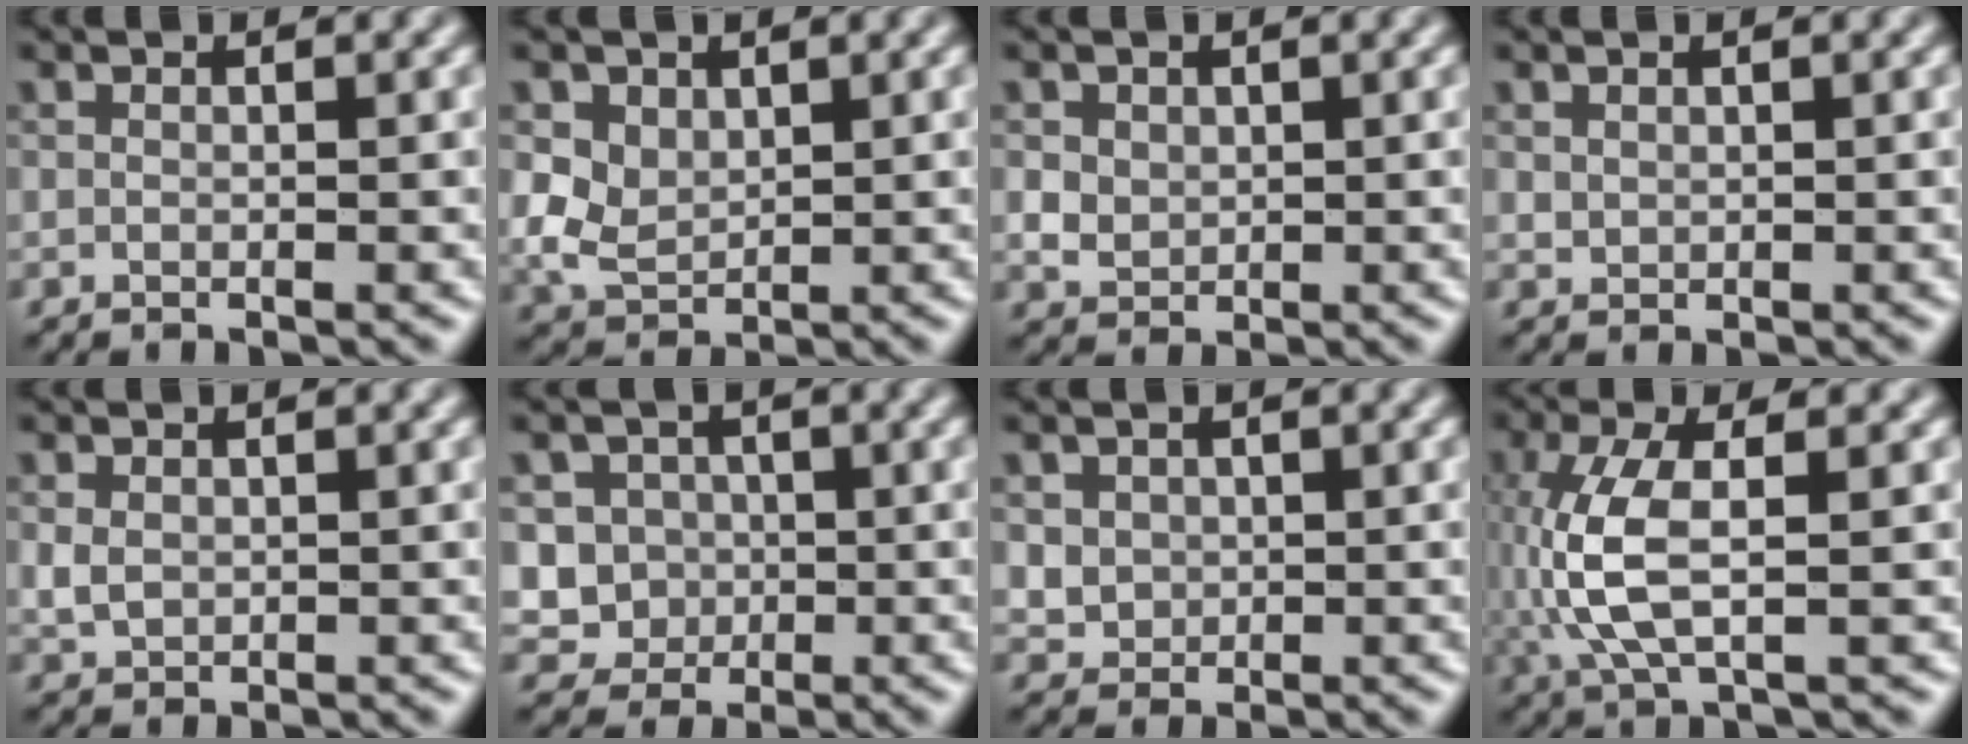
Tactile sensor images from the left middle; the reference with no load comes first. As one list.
[{"total": 3.4, "force": [1.0, 2.6, 1.9], "torque": [-0.044, -0.001, 0.019]}, {"total": 1.9, "force": [0.4, 1.6, 0.8], "torque": [-0.016, -0.006, 0.012]}, {"total": 0.7, "force": [0.4, 0.5, 0.2], "torque": [-0.005, -0.002, 0.013]}, {"total": 1.7, "force": [0.1, 1.4, 0.9], "torque": [-0.021, -0.001, 0.003]}, {"total": 4.4, "force": [0.0, 4.3, 1.1], "torque": [-0.007, 0.016, -0.006]}, {"total": 2.4, "force": [0.6, 2.2, 0.9], "torque": [-0.020, -0.002, 0.026]}, {"total": 5.7, "force": [-0.1, 2.2, 5.2], "torque": [-0.131, 0.001, -0.002]}]